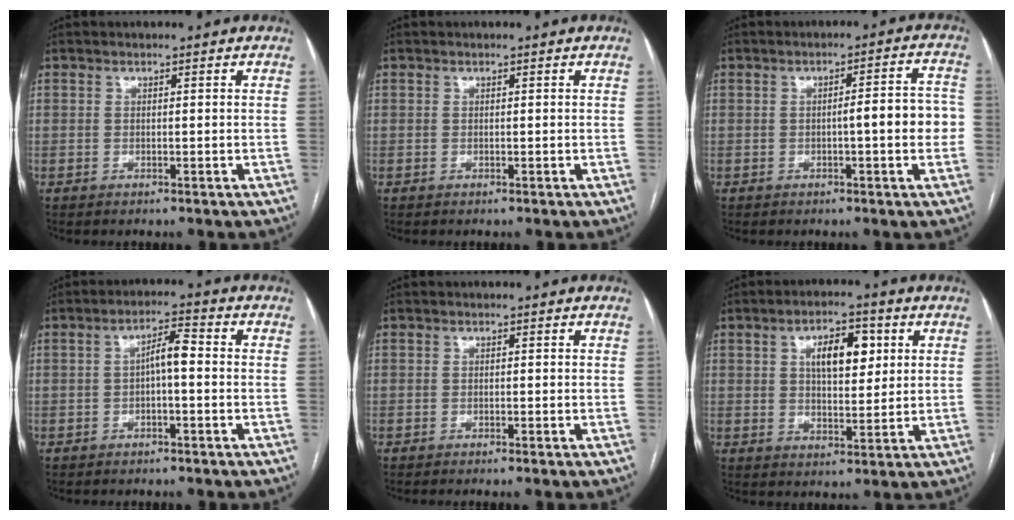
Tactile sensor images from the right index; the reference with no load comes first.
{"total": 0.0}
{"total": 6.6, "force": [-0.9, 1.0, 6.5], "torque": [-0.080, 0.022, -0.014]}
{"total": 4.1, "force": [-0.3, 0.9, 3.9], "torque": [-0.065, 0.016, -0.005]}
{"total": 0.7, "force": [-0.5, -0.2, 0.4], "torque": [-0.007, 0.003, -0.011]}
{"total": 7.8, "force": [2.5, 3.4, 6.6], "torque": [-0.105, 0.012, 0.043]}